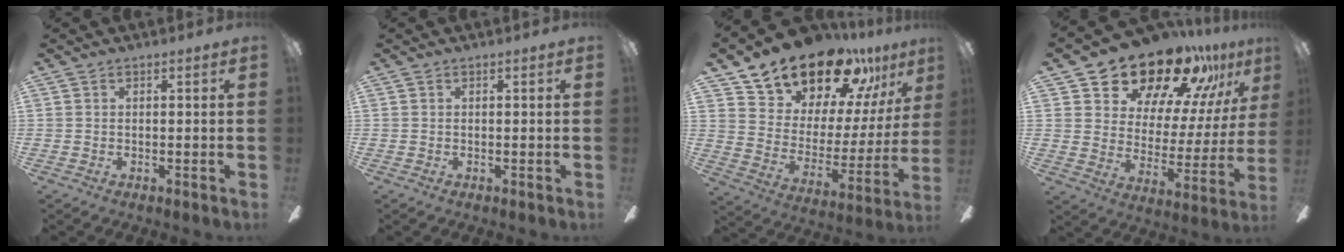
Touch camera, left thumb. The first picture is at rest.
{"total": 0.0}
{"total": 19.2, "force": [16.5, 8.2, 5.6], "torque": [-0.119, -0.126, 0.301]}
{"total": 20.8, "force": [17.3, 8.9, 7.3], "torque": [-0.134, -0.127, 0.312]}